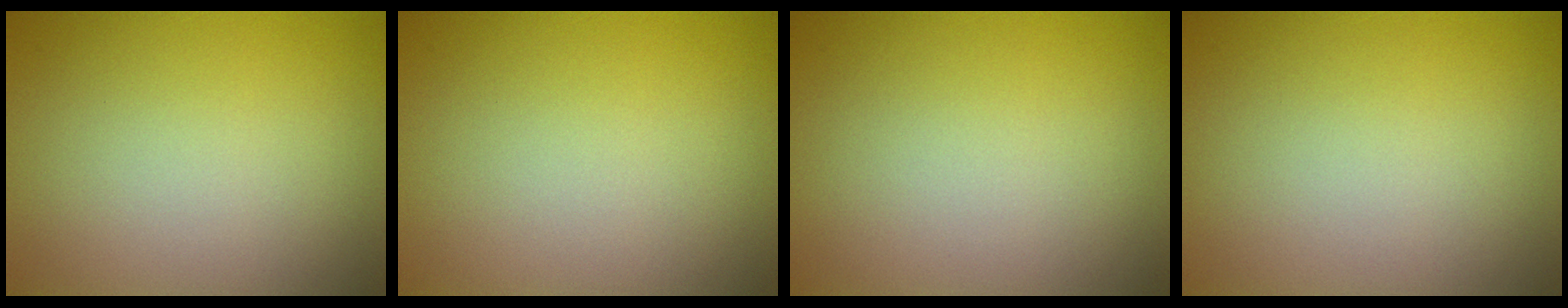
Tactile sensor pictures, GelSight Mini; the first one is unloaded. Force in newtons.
{"total": 0.0}
{"total": 0.0}
{"total": 0.0}